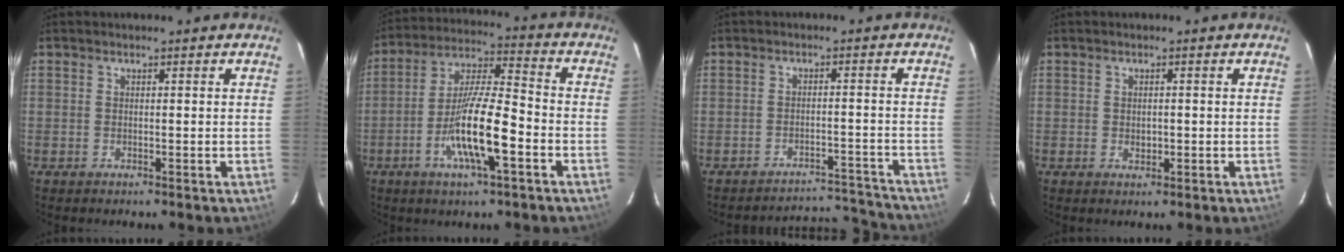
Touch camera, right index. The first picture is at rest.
{"total": 13.1, "force": [-5.0, 2.4, 11.9], "torque": [-0.234, -0.003, -0.098]}
{"total": 11.8, "force": [-11.6, 2.4, 0.4], "torque": [-0.004, 0.043, -0.148]}
{"total": 1.5, "force": [-0.1, 1.2, 1.0], "torque": [-0.015, 0.001, -0.001]}